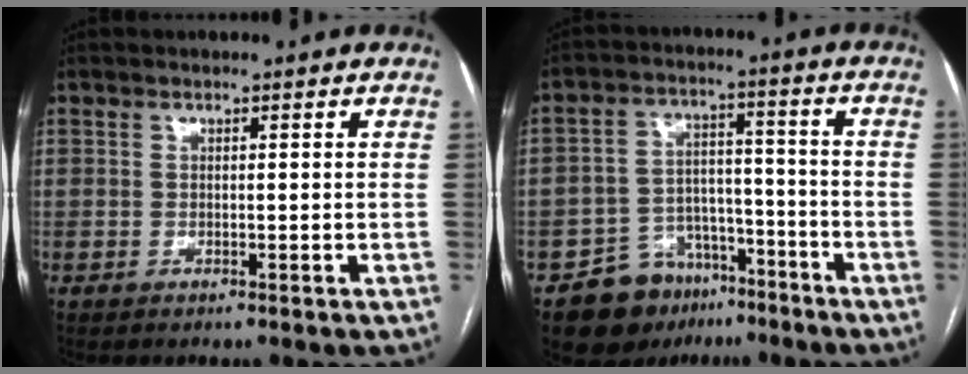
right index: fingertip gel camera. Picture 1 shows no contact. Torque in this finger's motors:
{"motor_torque": [-0.24, -0.06, -0.60, -0.21]}